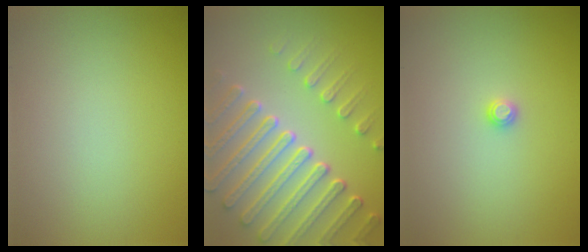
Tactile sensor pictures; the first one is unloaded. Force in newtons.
{"total": 7.4, "press": 5.6, "slide": 4.9}
{"total": 0.8, "press": 0.8, "slide": 0.1}